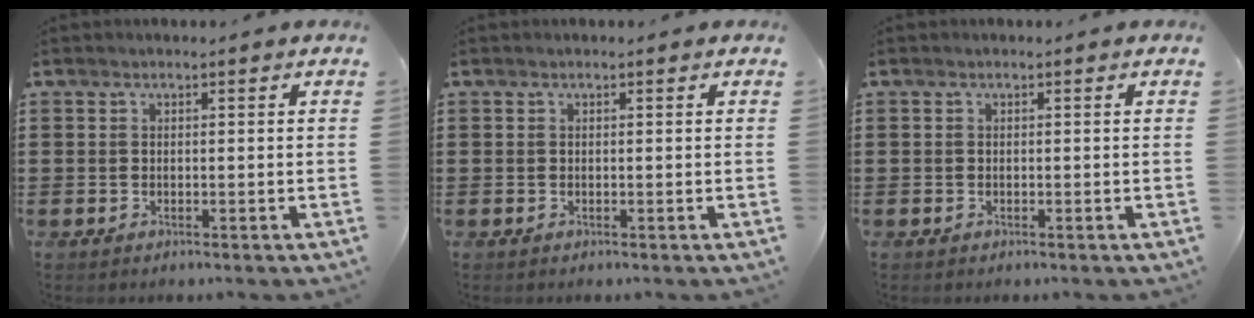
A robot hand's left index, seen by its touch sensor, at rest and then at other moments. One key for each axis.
{"total": 0.0}
{"total": 0.0}